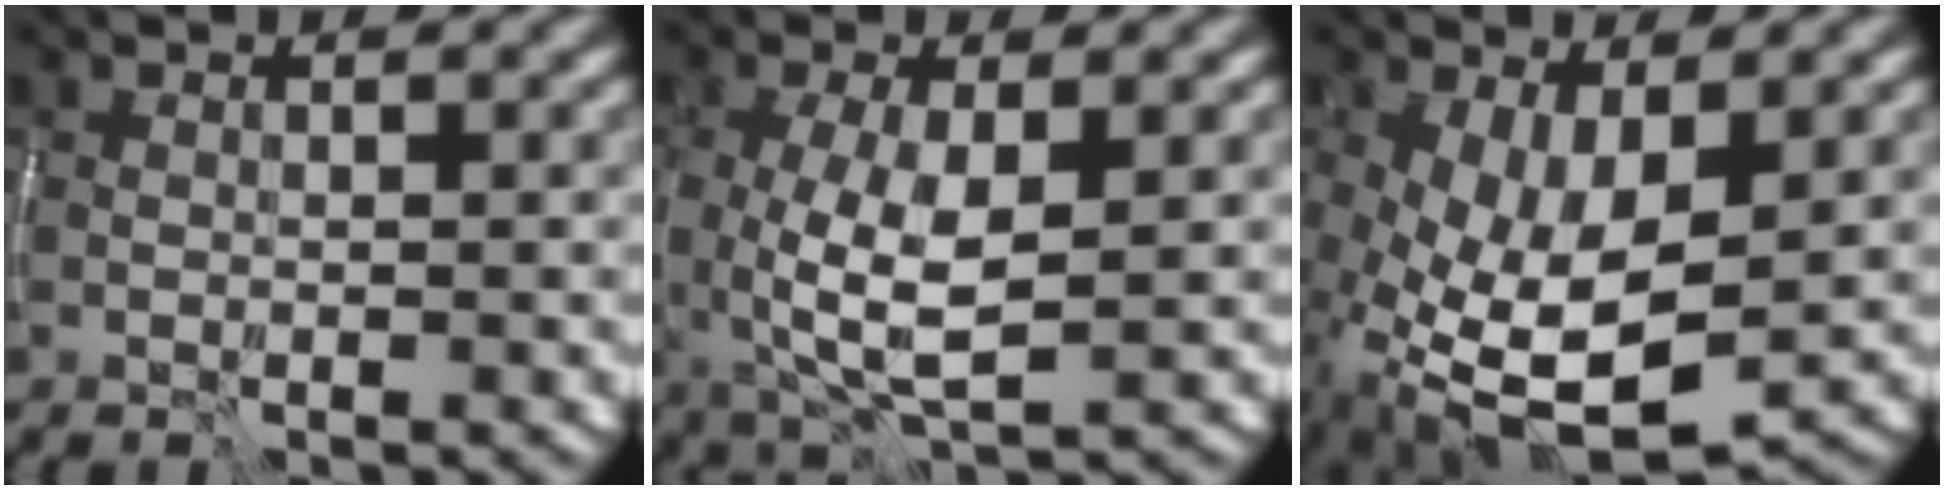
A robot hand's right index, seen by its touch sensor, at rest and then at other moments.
{"total": 5.4, "force": [-0.1, 1.8, 5.1], "torque": [-0.108, -0.008, 0.002]}
{"total": 9.3, "force": [-2.1, 4.2, 8.0], "torque": [-0.170, -0.024, -0.025]}